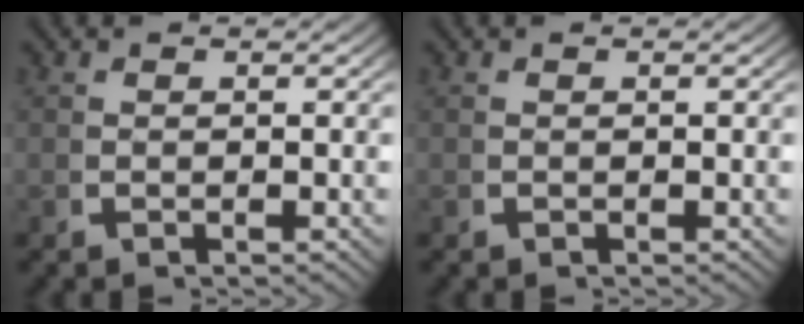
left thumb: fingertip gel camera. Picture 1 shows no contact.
{"total": 0.0}